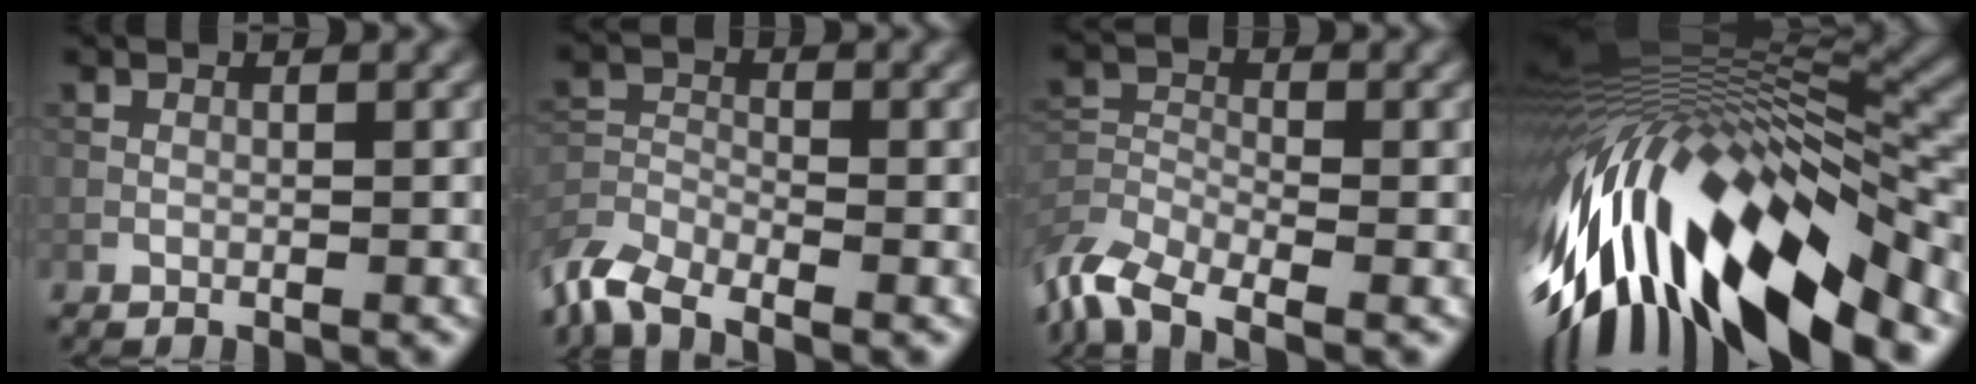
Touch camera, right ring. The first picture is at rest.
{"total": 5.6, "force": [-4.8, 1.6, 2.4], "torque": [-0.051, -0.016, -0.100]}
{"total": 6.9, "force": [-5.6, 2.4, 3.2], "torque": [-0.064, -0.013, -0.115]}
{"total": 16.5, "force": [-6.3, 5.7, 14.2], "torque": [-0.258, 0.007, -0.114]}